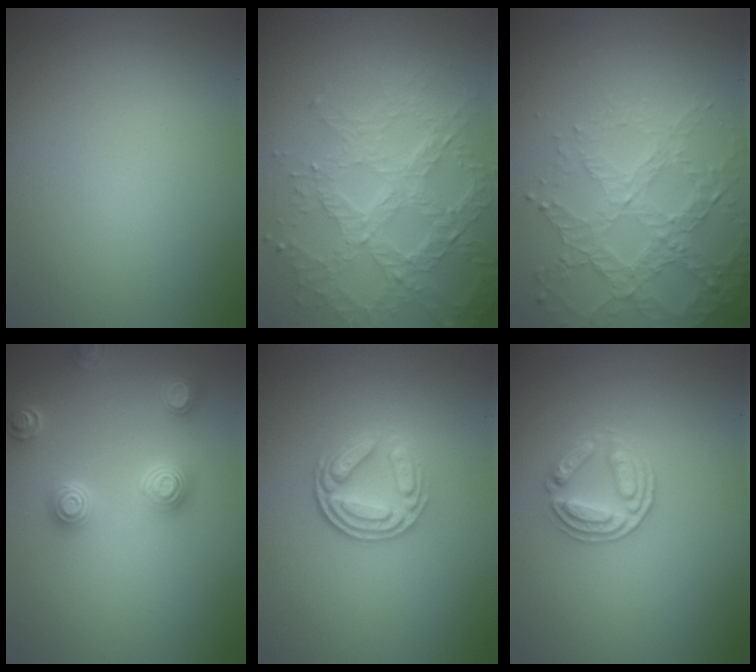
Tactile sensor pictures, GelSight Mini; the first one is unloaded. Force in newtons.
{"total": 6.4, "press": 5.0, "slide": 4.0}
{"total": 4.8, "press": 4.2, "slide": 2.2}
{"total": 3.8, "press": 3.4, "slide": 1.6}
{"total": 3.9, "press": 3.2, "slide": 2.2}
{"total": 3.0, "press": 2.7, "slide": 1.2}